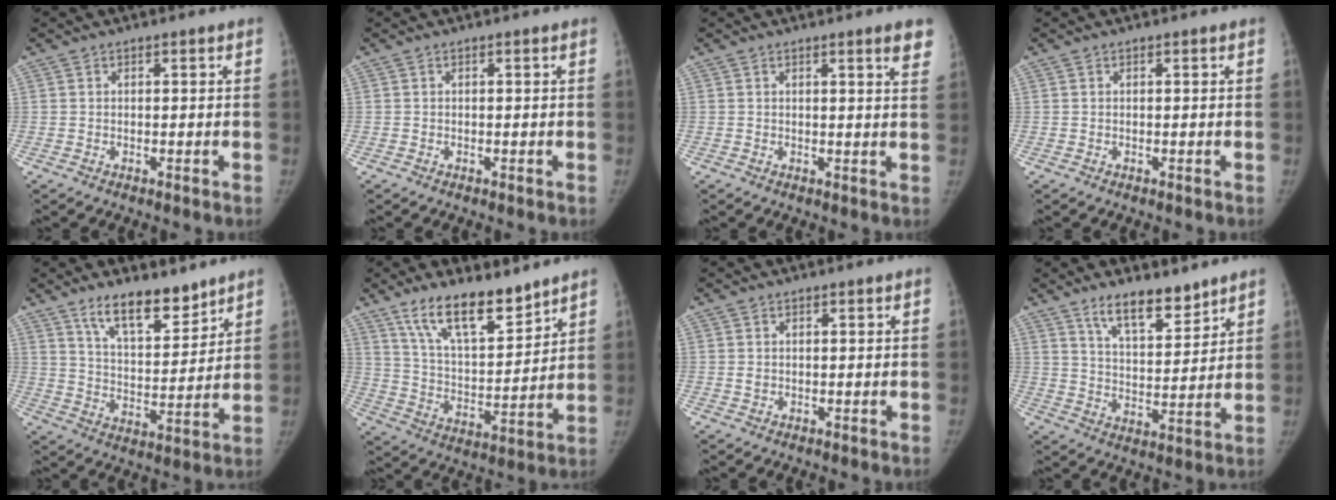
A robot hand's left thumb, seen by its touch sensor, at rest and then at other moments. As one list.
[{"total": 0.0}, {"total": 4.4, "force": [3.0, 0.4, 3.1], "torque": [-0.027, -0.013, 0.030]}, {"total": 0.0}, {"total": 11.9, "force": [8.9, 4.5, 6.5], "torque": [-0.079, -0.068, 0.159]}, {"total": 14.5, "force": [10.8, 5.1, 8.2], "torque": [-0.111, -0.073, 0.201]}, {"total": 0.9, "force": [0.4, 0.7, 0.4], "torque": [-0.001, -0.002, 0.007]}, {"total": 10.1, "force": [7.6, 3.7, 5.4], "torque": [-0.065, -0.062, 0.137]}]